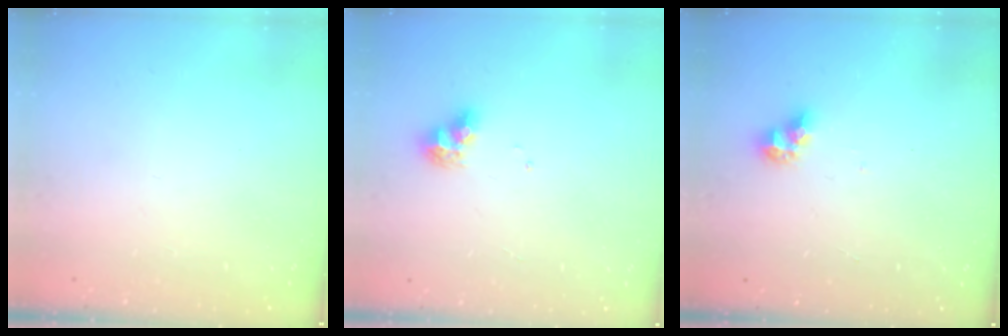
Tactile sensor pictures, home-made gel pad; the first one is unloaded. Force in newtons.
{"total": 8.8, "press": 8.7, "slide": 0.9}
{"total": 6.3, "press": 6.3, "slide": 0.5}